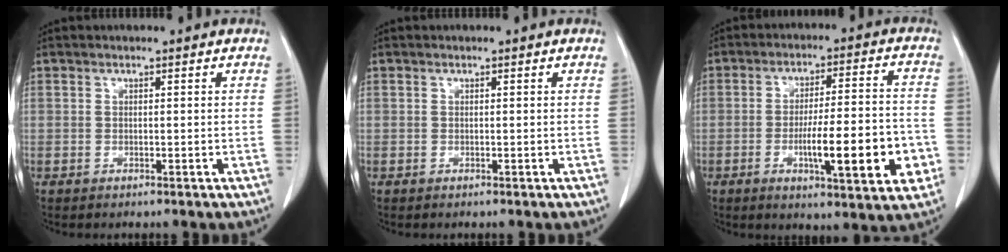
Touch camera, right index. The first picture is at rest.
{"total": 0.0}
{"total": 14.1, "force": [-4.2, 2.1, 13.3], "torque": [-0.200, 0.001, -0.060]}